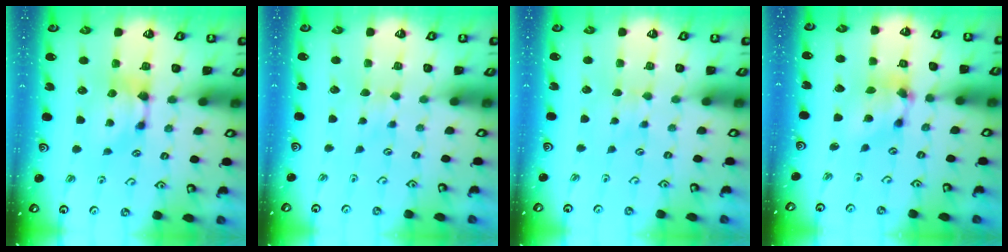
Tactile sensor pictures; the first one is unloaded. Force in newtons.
{"total": 2.6, "press": 2.6, "slide": 0.4}
{"total": 2.6, "press": 2.6, "slide": 0.4}
{"total": 5.9, "press": 5.5, "slide": 1.9}